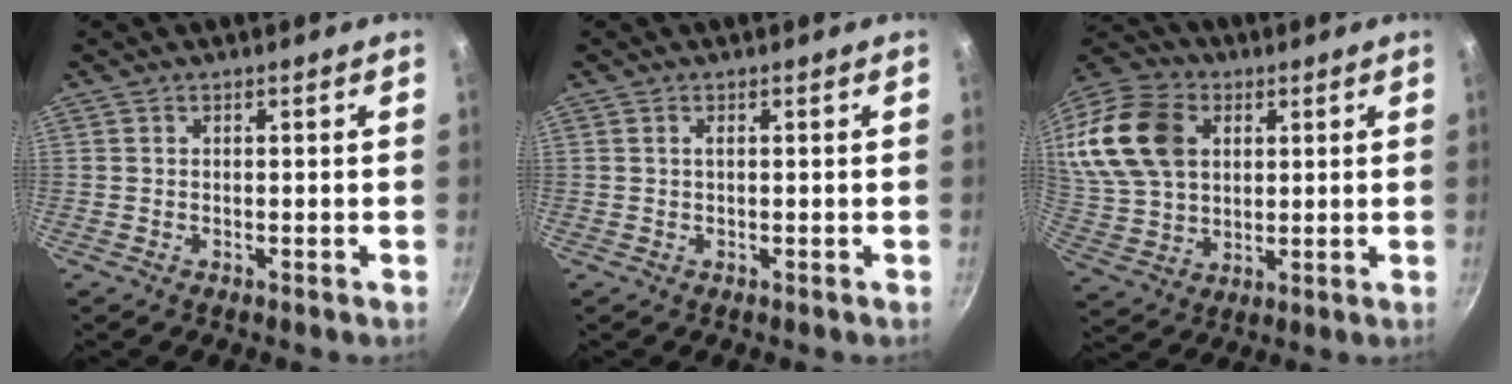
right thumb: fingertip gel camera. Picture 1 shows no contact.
{"total": 0.5, "force": [0.1, 0.1, 0.5], "torque": [-0.010, 0.001, 0.002]}
{"total": 19.9, "force": [5.5, 14.4, 12.6], "torque": [-0.245, 0.006, 0.104]}